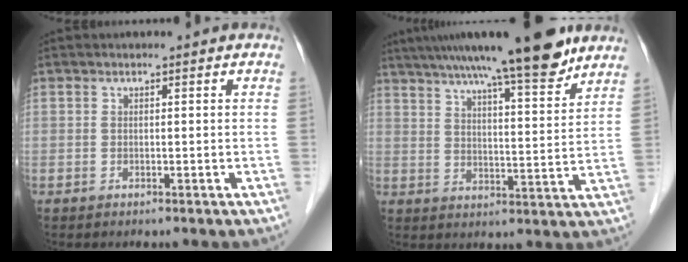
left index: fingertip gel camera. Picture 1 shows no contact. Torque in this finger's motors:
{"motor_torque": [0.83, -1.02, 1.05, 0.21]}